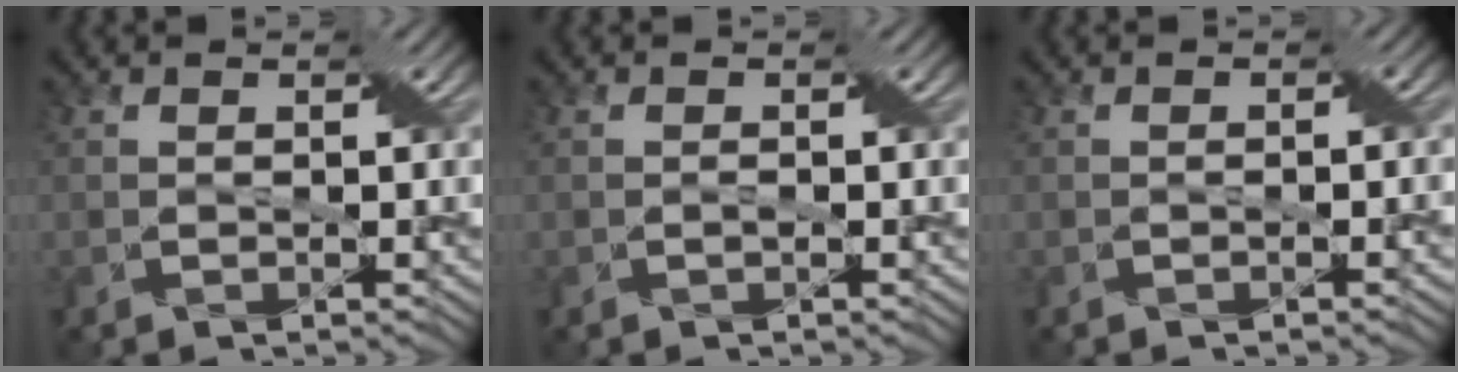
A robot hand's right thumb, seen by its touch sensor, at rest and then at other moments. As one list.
[{"total": 0.5, "force": [-0.4, 0.1, 0.3], "torque": [-0.004, 0.000, -0.009]}, {"total": 0.8, "force": [-0.4, 0.1, 0.7], "torque": [-0.011, 0.003, -0.010]}]